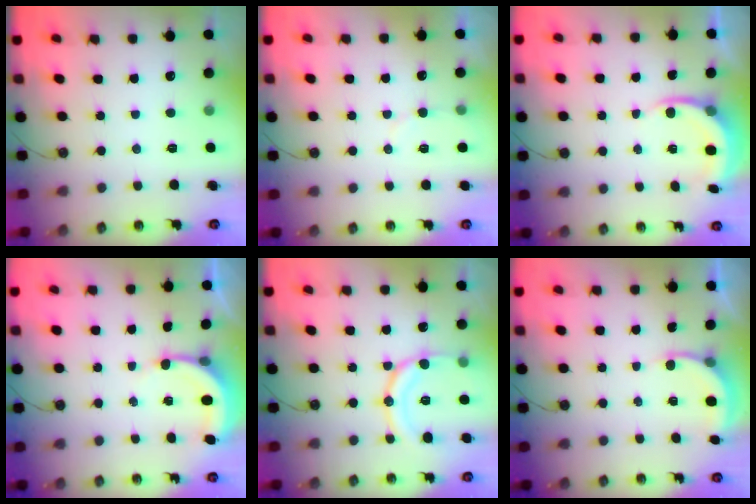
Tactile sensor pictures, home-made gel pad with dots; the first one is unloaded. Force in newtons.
{"total": 3.0, "press": 3.0, "slide": 0.2}
{"total": 7.1, "press": 7.1, "slide": 0.5}
{"total": 5.0, "press": 5.0, "slide": 0.3}
{"total": 14.7, "press": 14.5, "slide": 1.8}
{"total": 3.9, "press": 3.9, "slide": 0.3}